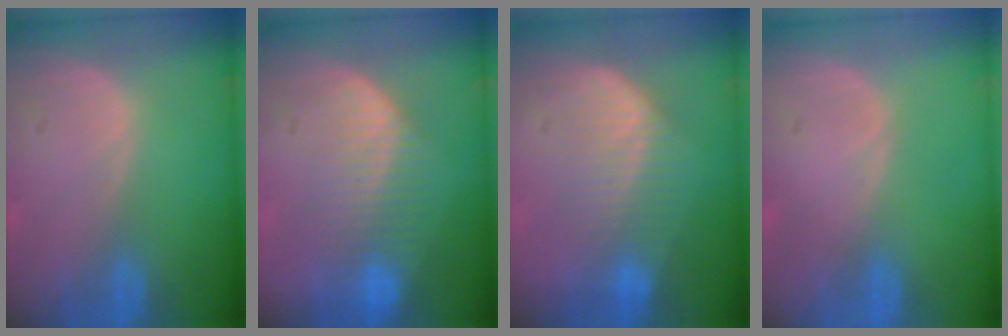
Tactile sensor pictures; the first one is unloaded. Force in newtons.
{"total": 8.4, "press": 7.2, "slide": 4.4}
{"total": 6.9, "press": 6.5, "slide": 2.4}
{"total": 0.0}